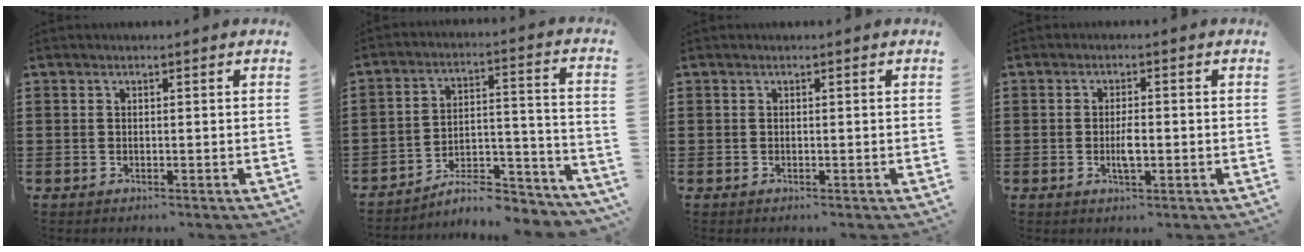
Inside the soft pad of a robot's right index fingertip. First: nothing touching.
{"total": 7.7, "force": [-6.7, 2.1, 3.2], "torque": [-0.040, 0.017, -0.124]}
{"total": 0.0}
{"total": 3.0, "force": [-0.6, 0.9, 2.8], "torque": [-0.057, -0.002, -0.013]}